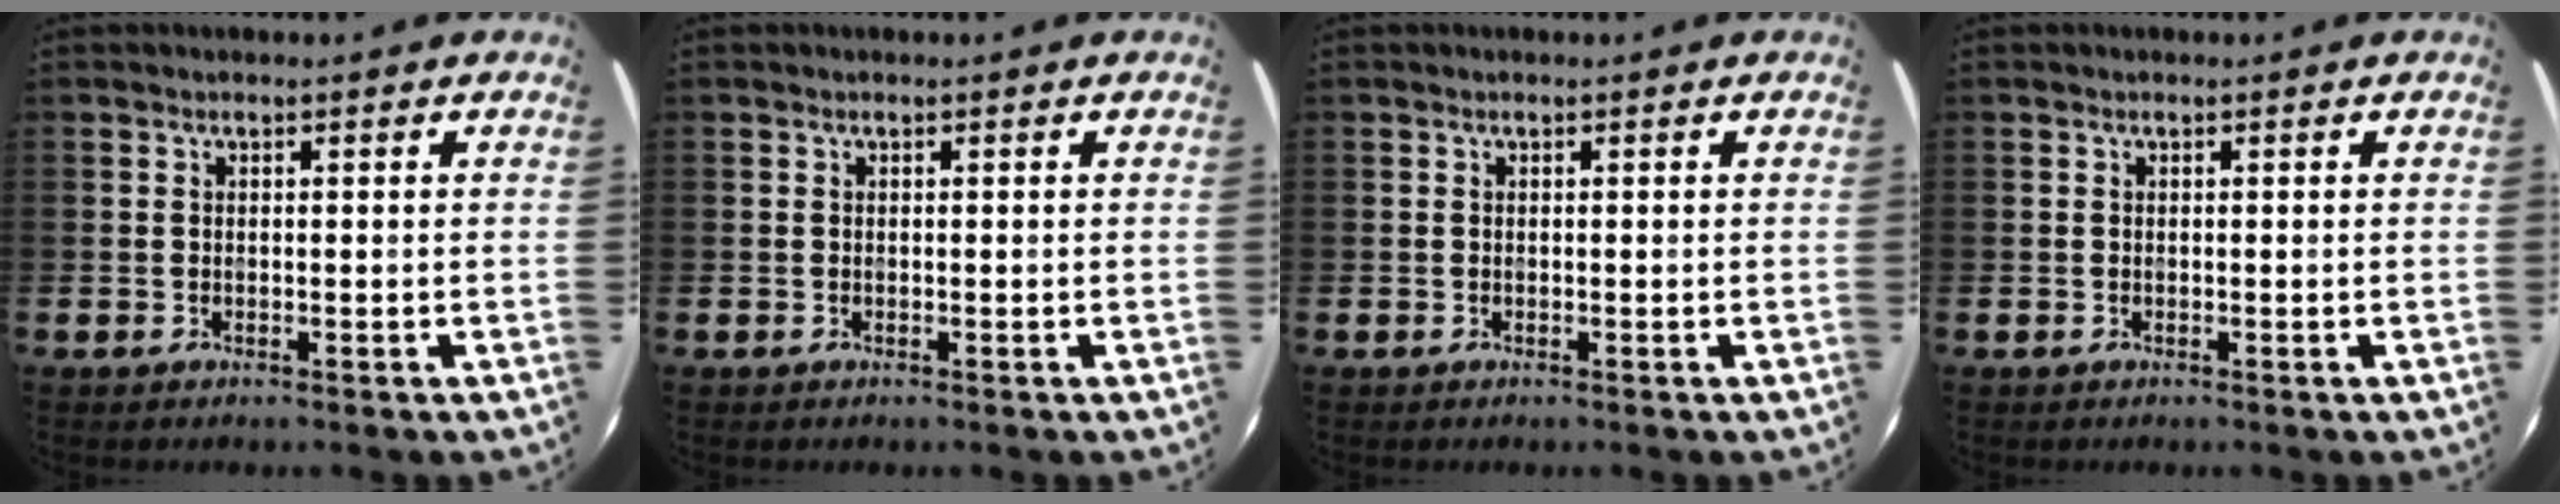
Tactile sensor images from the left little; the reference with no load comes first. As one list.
[{"total": 0.0}, {"total": 0.0}, {"total": 0.0}]